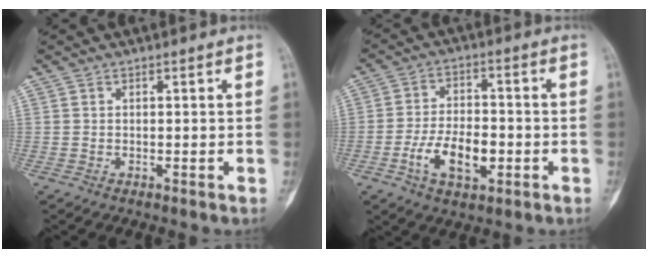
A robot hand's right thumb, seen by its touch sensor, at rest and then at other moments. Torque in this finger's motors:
{"motor_torque": [0.44, 0.43, 0.40, 0.55, 0.14]}